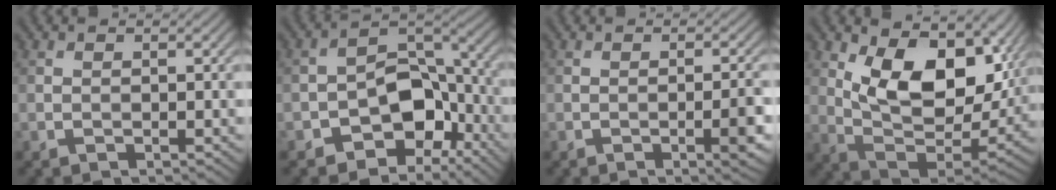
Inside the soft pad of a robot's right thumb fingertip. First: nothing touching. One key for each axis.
{"total": 10.3, "fx": -5.0, "fy": 6.6, "fz": 6.1, "tx": -0.088, "ty": -0.008, "tz": -0.098}
{"total": 3.1, "fx": -1.0, "fy": 0.4, "fz": 2.9, "tx": -0.044, "ty": 0.005, "tz": -0.017}
{"total": 14.4, "fx": 5.2, "fy": 7.9, "fz": 10.8, "tx": -0.188, "ty": -0.017, "tz": 0.096}